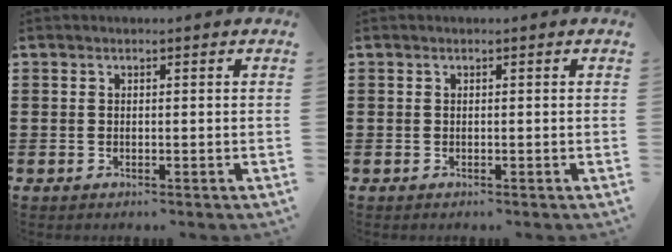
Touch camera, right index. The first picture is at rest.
{"total": 0.0}